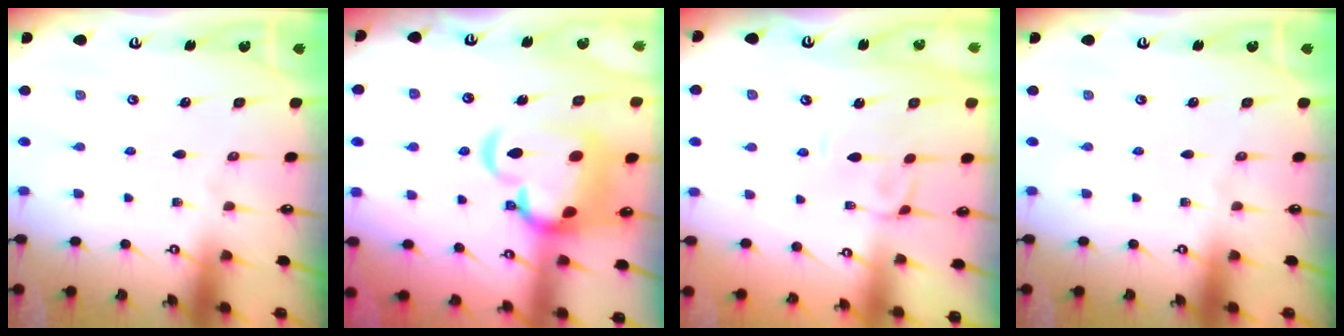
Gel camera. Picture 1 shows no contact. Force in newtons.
{"total": 11.4, "press": 11.2, "slide": 2.1}
{"total": 3.0, "press": 2.9, "slide": 0.7}
{"total": 0.0}